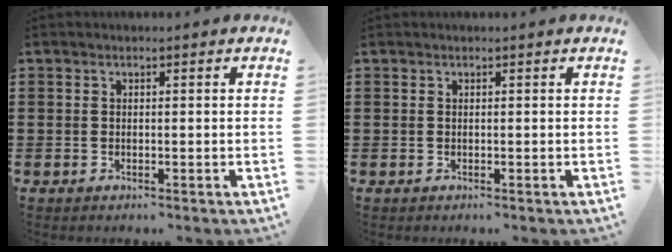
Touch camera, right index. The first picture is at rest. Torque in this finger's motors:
{"motor_torque": [0.31, 0.92, -0.24, 0.00]}